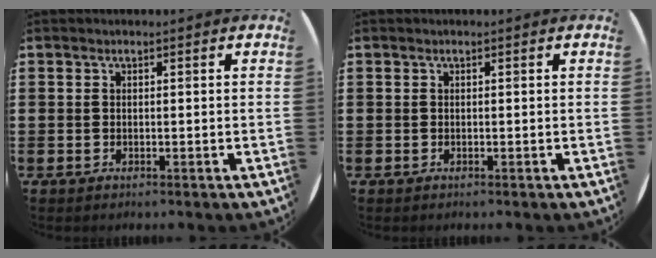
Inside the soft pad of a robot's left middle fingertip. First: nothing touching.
{"total": 0.0}